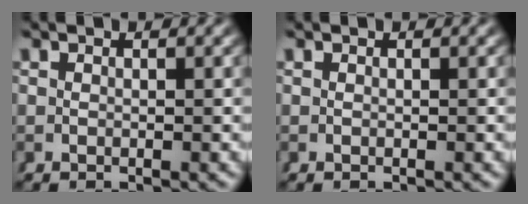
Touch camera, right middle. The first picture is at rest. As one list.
[{"total": 0.0}]